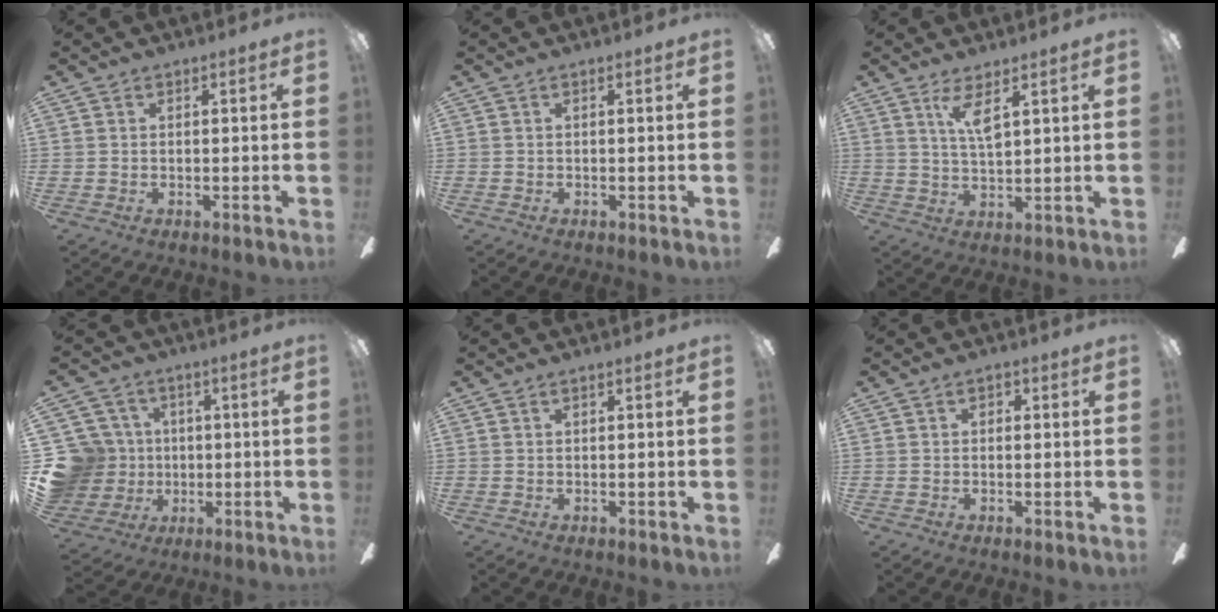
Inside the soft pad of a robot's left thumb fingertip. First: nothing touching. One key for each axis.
{"total": 0.0}
{"total": 6.2, "fx": 3.6, "fy": 1.4, "fz": 4.8, "tx": -0.097, "ty": -0.006, "tz": 0.060}
{"total": 16.3, "fx": -0.2, "fy": 15.2, "fz": 5.8, "tx": -0.164, "ty": 0.009, "tz": 0.022}
{"total": 0.0}
{"total": 1.1, "fx": -0.2, "fy": 0.9, "fz": 0.5, "tx": -0.010, "ty": 0.007, "tz": -0.005}